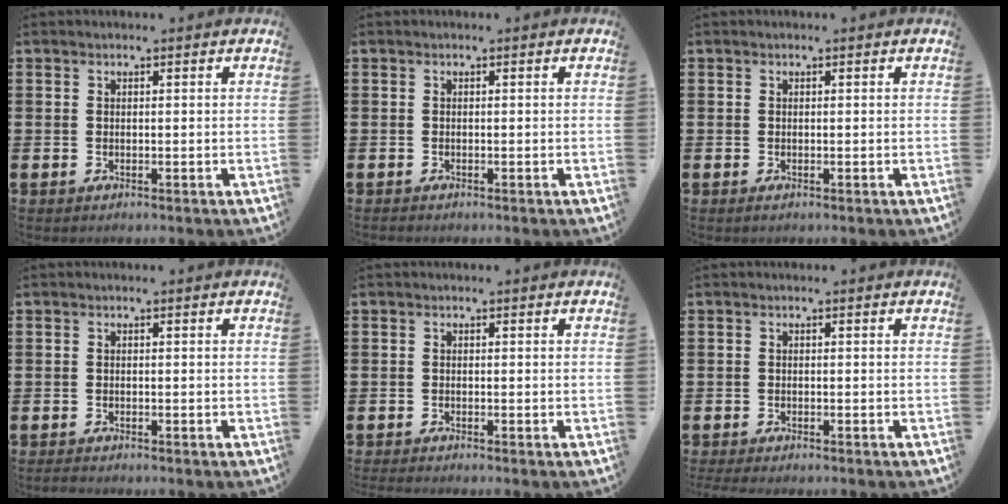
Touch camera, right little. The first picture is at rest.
{"total": 0.0}
{"total": 0.0}
{"total": 0.6, "force": [-0.6, 0.1, 0.2], "torque": [-0.006, -0.001, -0.012]}
{"total": 0.5, "force": [-0.5, -0.1, 0.1], "torque": [-0.001, -0.003, -0.010]}
{"total": 0.7, "force": [-0.6, 0.0, 0.3], "torque": [-0.006, -0.003, -0.013]}